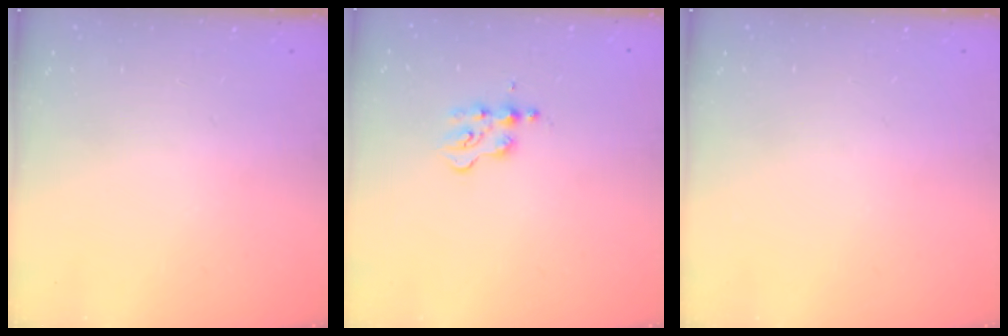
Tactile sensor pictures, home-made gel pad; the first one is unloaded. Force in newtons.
{"total": 2.4, "press": 2.4, "slide": 0.3}
{"total": 0.0}